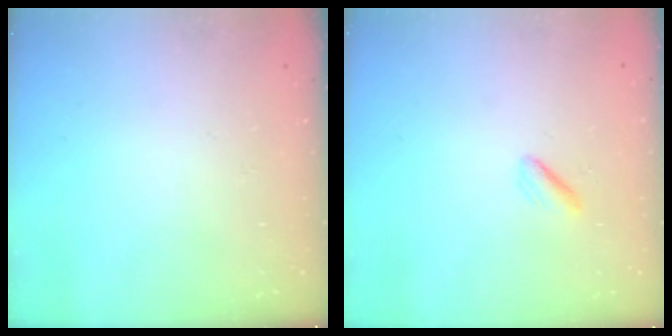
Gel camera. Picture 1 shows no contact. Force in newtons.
{"total": 2.0, "press": 2.0, "slide": 0.6}